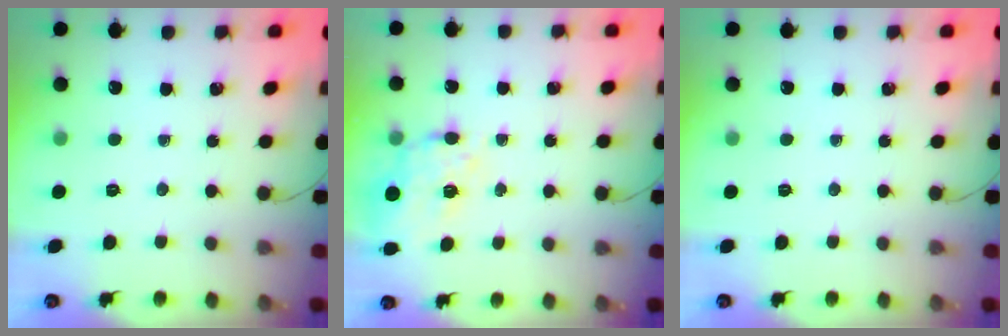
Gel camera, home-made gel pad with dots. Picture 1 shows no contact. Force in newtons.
{"total": 17.4, "press": 17.0, "slide": 3.4}
{"total": 0.0}